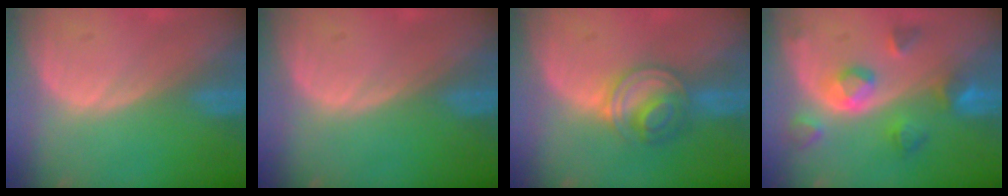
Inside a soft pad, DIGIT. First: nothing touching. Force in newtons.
{"total": 0.0}
{"total": 5.7, "press": 5.7, "slide": 0.4}
{"total": 7.6, "press": 6.8, "slide": 3.4}